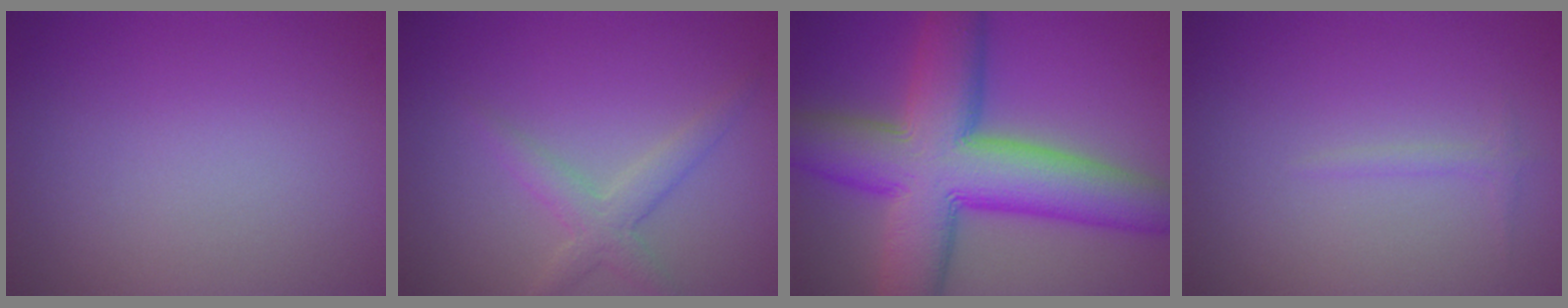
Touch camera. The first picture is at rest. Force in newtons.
{"total": 2.5, "press": 2.5, "slide": 0.0}
{"total": 13.3, "press": 13.2, "slide": 0.6}
{"total": 0.7, "press": 0.7, "slide": 0.1}